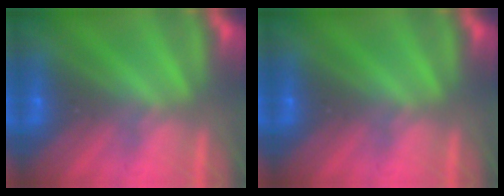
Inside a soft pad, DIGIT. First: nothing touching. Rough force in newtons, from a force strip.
{"total": 0.0}